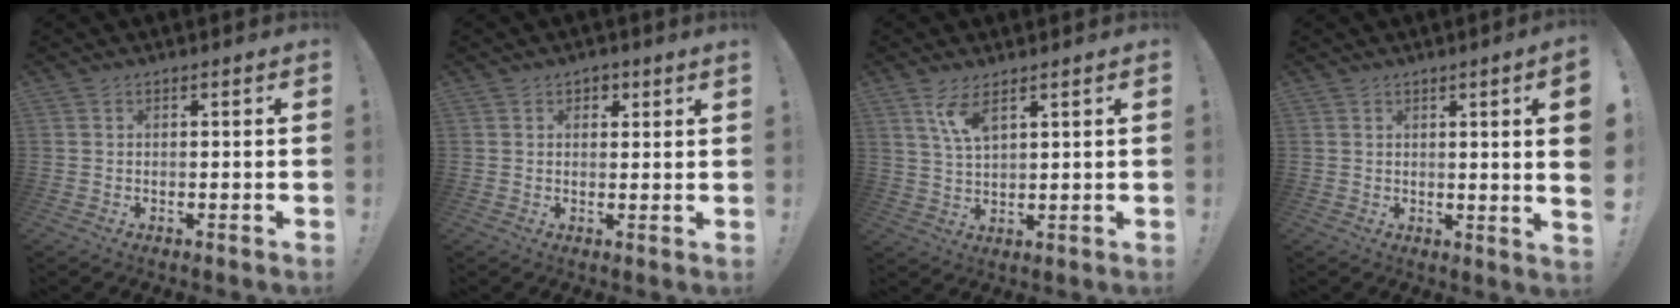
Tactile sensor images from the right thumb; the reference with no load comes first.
{"total": 1.8, "force": [1.2, 1.1, 0.6], "torque": [0.001, -0.004, 0.018]}
{"total": 6.4, "force": [3.8, 2.0, 4.7], "torque": [-0.084, -0.017, 0.066]}
{"total": 5.3, "force": [1.0, -0.8, 5.2], "torque": [-0.074, -0.011, 0.014]}